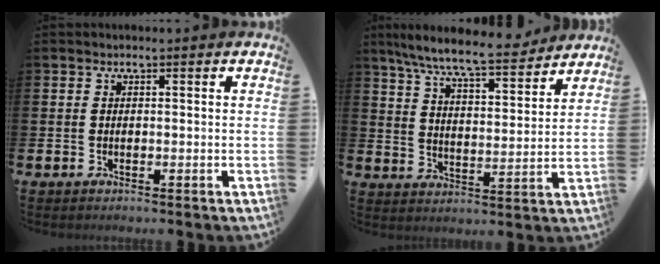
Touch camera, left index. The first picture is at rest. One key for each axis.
{"total": 9.2, "fx": 8.4, "fy": 0.9, "fz": 3.5, "tx": -0.091, "ty": -0.053, "tz": 0.146}